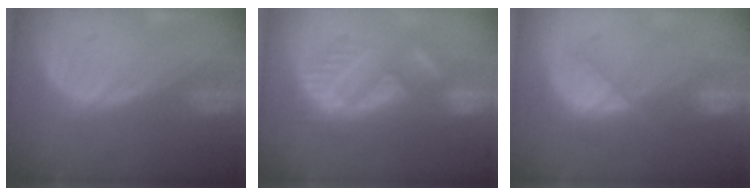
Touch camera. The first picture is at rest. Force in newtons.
{"total": 9.1, "press": 8.9, "slide": 1.9}
{"total": 7.8, "press": 7.1, "slide": 3.1}